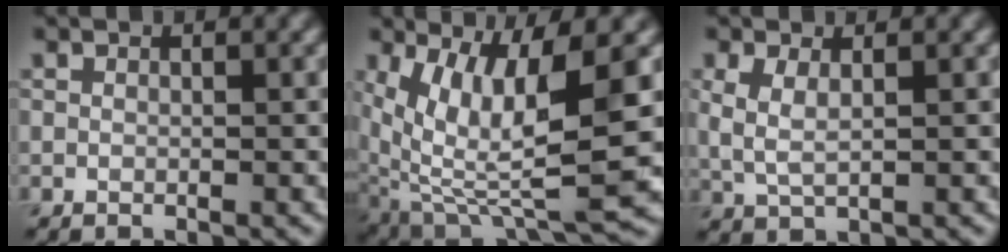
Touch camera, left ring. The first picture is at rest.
{"total": 10.4, "force": [2.4, 3.8, 9.3], "torque": [-0.178, -0.031, 0.058]}
{"total": 2.4, "force": [0.6, 1.1, 2.0], "torque": [-0.052, -0.002, 0.014]}